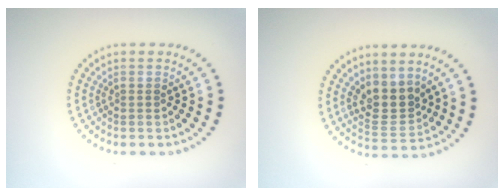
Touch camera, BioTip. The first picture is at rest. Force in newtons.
{"total": 3.4, "press": 3.0, "slide": 1.5}